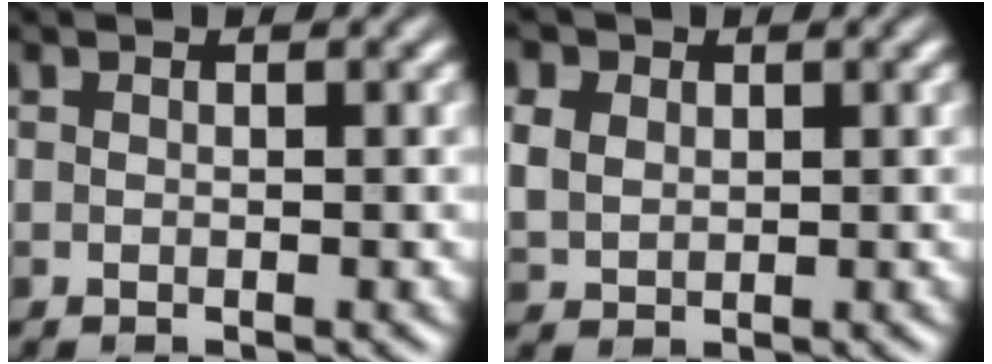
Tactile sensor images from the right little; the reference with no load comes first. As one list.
[{"total": 4.3, "force": [1.9, 3.2, 2.3], "torque": [-0.075, 0.014, 0.032]}]